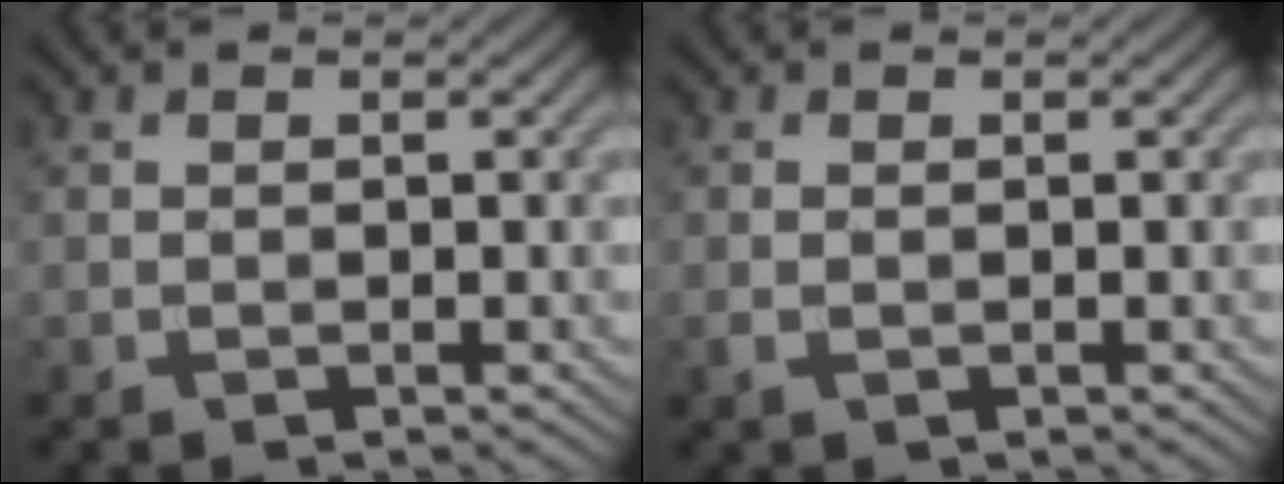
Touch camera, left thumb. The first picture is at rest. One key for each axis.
{"total": 1.0, "fx": -0.2, "fy": 0.4, "fz": 0.8, "tx": -0.023, "ty": -0.001, "tz": -0.003}